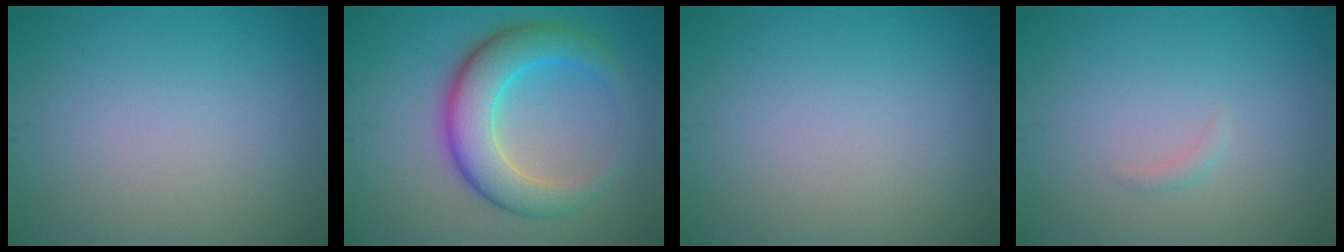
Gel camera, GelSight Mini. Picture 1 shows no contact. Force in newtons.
{"total": 7.0, "press": 7.0, "slide": 0.1}
{"total": 0.0}
{"total": 0.6, "press": 0.6, "slide": 0.0}